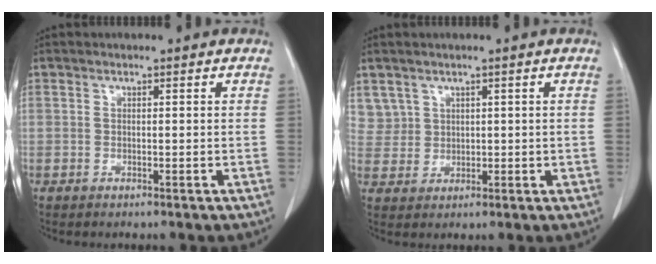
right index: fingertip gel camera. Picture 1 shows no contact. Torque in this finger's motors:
{"motor_torque": [-0.07, 0.14, -0.01, 0.02]}